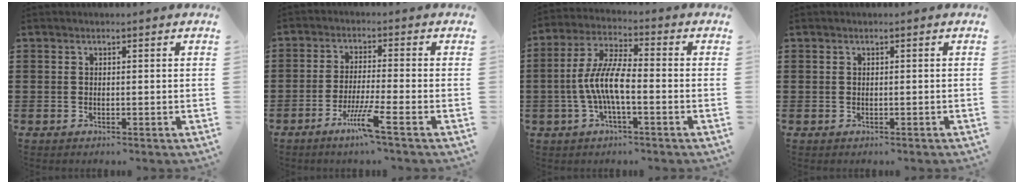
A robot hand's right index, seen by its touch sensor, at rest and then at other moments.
{"total": 6.1, "force": [-3.7, -0.3, 4.9], "torque": [-0.097, -0.013, -0.068]}
{"total": 7.8, "force": [-1.9, 1.9, 7.3], "torque": [-0.171, -0.014, -0.045]}
{"total": 0.0}